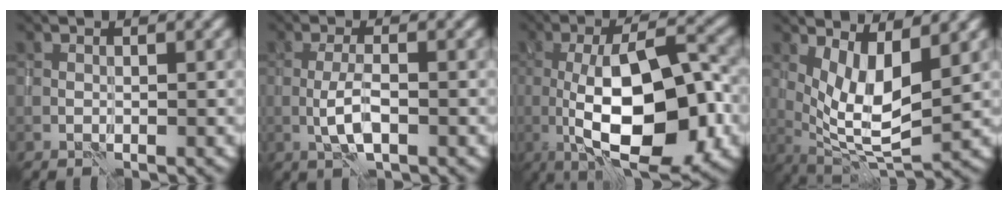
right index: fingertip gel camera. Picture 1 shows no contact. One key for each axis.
{"total": 2.8, "fx": -0.9, "fy": 0.7, "fz": 2.6, "tx": -0.057, "ty": 0.001, "tz": -0.020}
{"total": 12.0, "fx": -1.9, "fy": 4.2, "fz": 11.1, "tx": -0.172, "ty": 0.001, "tz": -0.033}
{"total": 5.7, "fx": 1.8, "fy": 1.8, "fz": 5.1, "tx": -0.098, "ty": -0.017, "tz": 0.037}